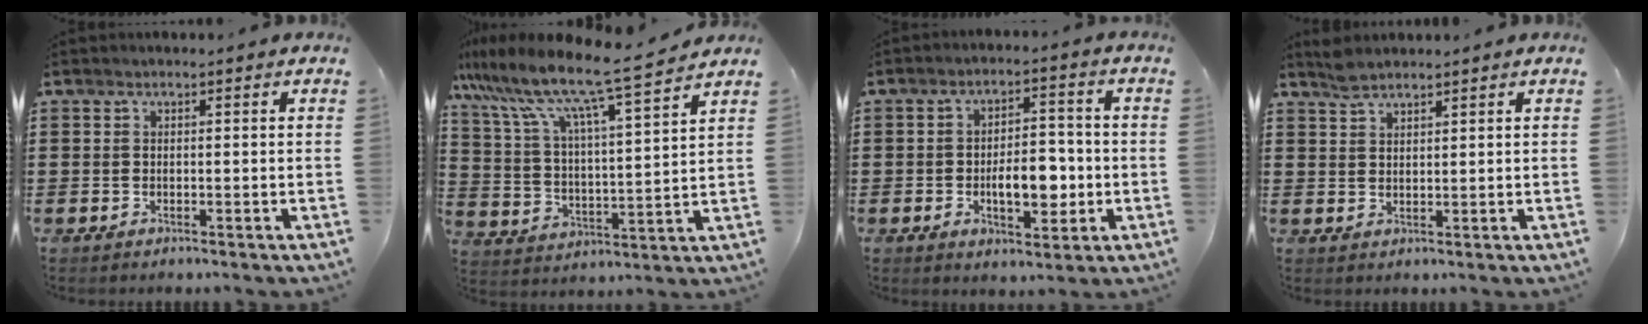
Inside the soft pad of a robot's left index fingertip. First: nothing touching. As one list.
[{"total": 10.0, "force": [8.5, 0.0, 5.2], "torque": [-0.135, -0.055, 0.139]}, {"total": 7.4, "force": [-1.6, 3.8, 6.1], "torque": [-0.083, 0.000, -0.033]}, {"total": 2.4, "force": [2.2, 0.5, 0.8], "torque": [-0.021, 0.002, 0.041]}]